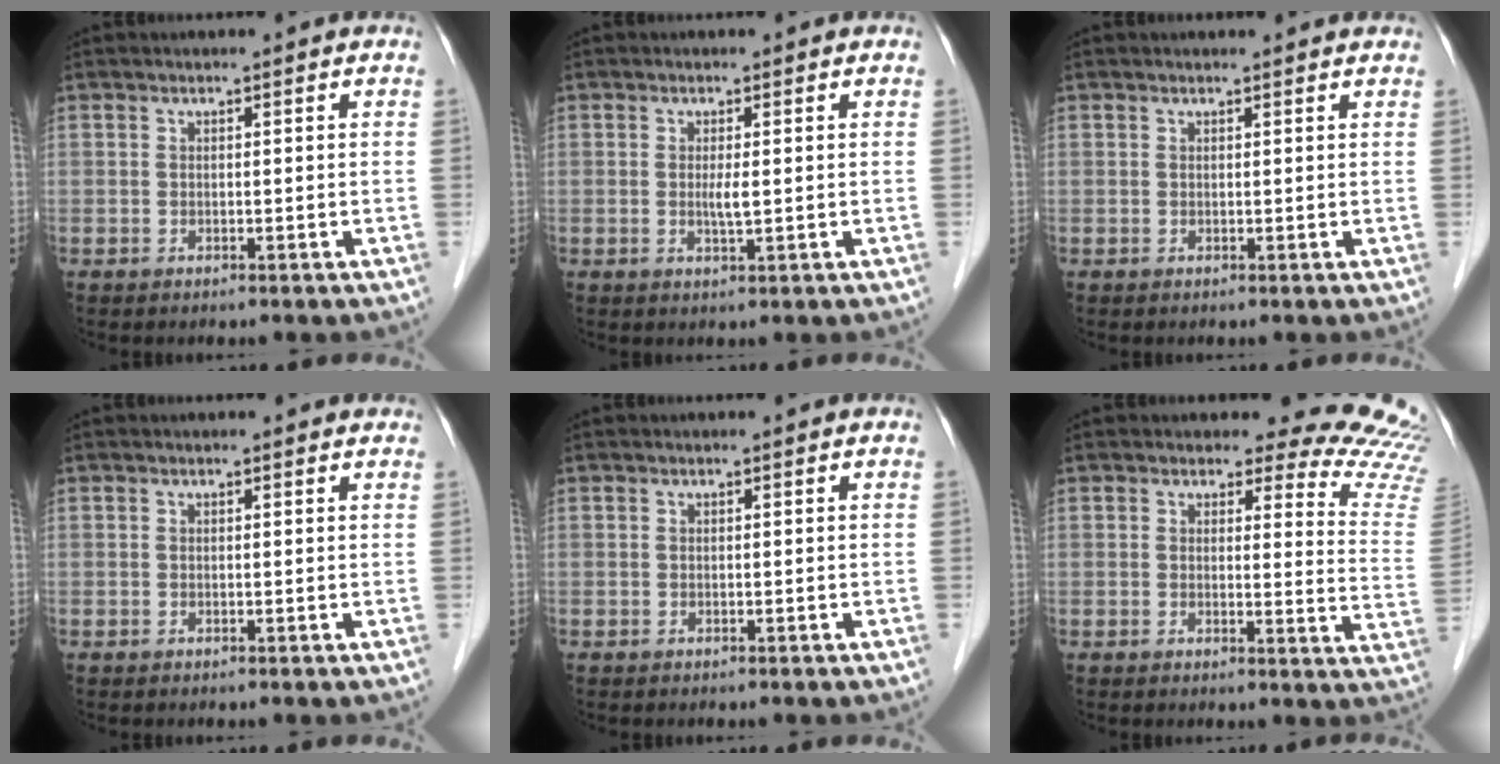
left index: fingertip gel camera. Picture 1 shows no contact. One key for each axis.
{"total": 1.8, "fx": 0.1, "fy": 0.2, "fz": 1.8, "tx": -0.039, "ty": -0.003, "tz": 0.001}
{"total": 2.8, "fx": 2.7, "fy": 0.6, "fz": 0.5, "tx": -0.012, "ty": 0.010, "tz": 0.024}
{"total": 0.9, "fx": 0.8, "fy": 0.4, "fz": 0.2, "tx": -0.009, "ty": 0.001, "tz": 0.004}
{"total": 0.0}
{"total": 12.9, "fx": 12.5, "fy": 2.4, "fz": 2.2, "tx": 0.011, "ty": -0.121, "tz": 0.091}